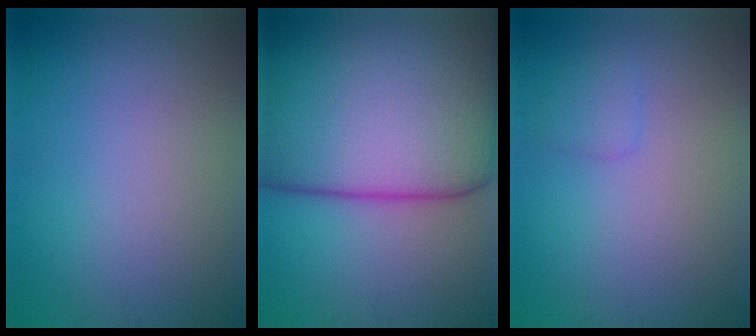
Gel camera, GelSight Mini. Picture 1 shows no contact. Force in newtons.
{"total": 23.4, "press": 23.4, "slide": 0.7}
{"total": 1.0, "press": 1.0, "slide": 0.1}